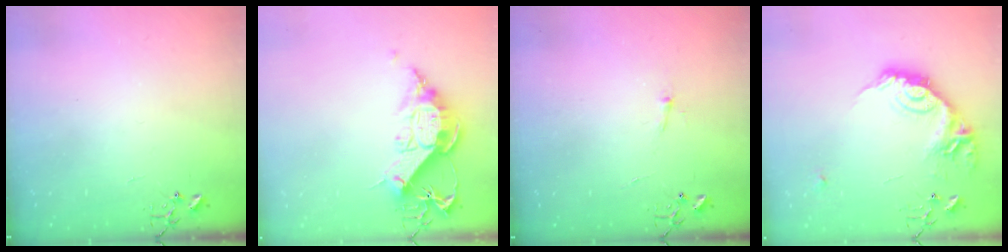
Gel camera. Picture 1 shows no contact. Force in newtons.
{"total": 12.9, "press": 12.8, "slide": 1.3}
{"total": 3.8, "press": 3.8, "slide": 0.4}
{"total": 19.2, "press": 19.1, "slide": 1.2}